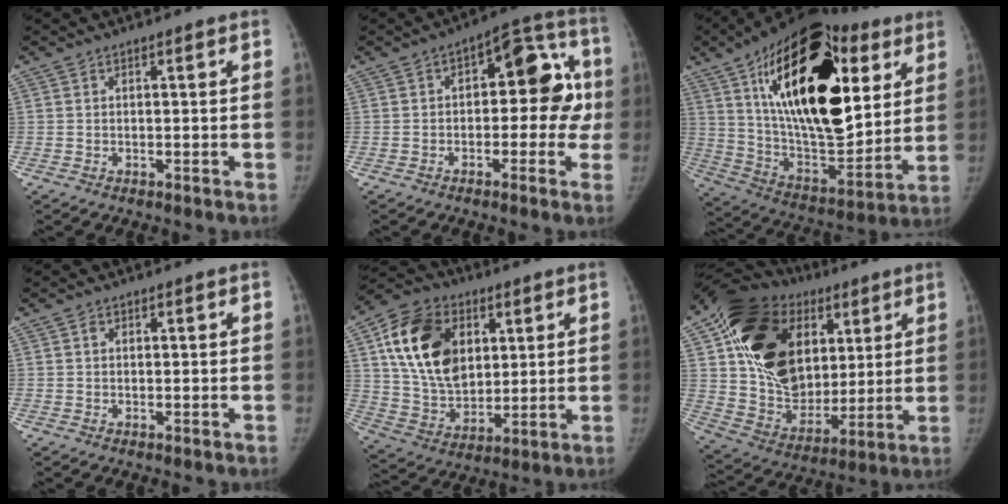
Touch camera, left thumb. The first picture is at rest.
{"total": 14.2, "force": [-0.3, 7.9, 11.8], "torque": [-0.091, 0.047, -0.016]}
{"total": 36.1, "force": [12.2, 18.0, 28.8], "torque": [-0.445, -0.011, 0.201]}
{"total": 1.3, "force": [0.2, 1.0, 0.7], "torque": [-0.004, 0.003, 0.000]}
{"total": 20.0, "force": [5.7, 14.2, 12.9], "torque": [-0.211, -0.014, 0.107]}
{"total": 29.8, "force": [9.3, 21.1, 18.9], "torque": [-0.316, 0.011, 0.167]}